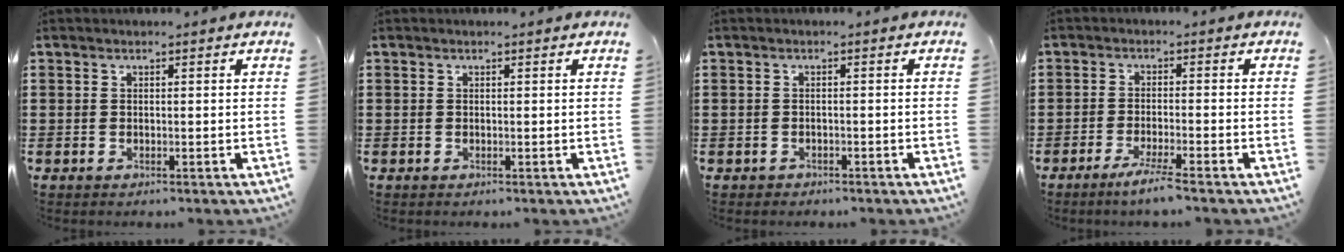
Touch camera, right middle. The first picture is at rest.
{"total": 0.0}
{"total": 0.8, "force": [-0.7, 0.3, 0.0], "torque": [-0.002, 0.001, -0.016]}
{"total": 3.6, "force": [-2.6, -0.3, 2.5], "torque": [-0.045, -0.008, -0.046]}